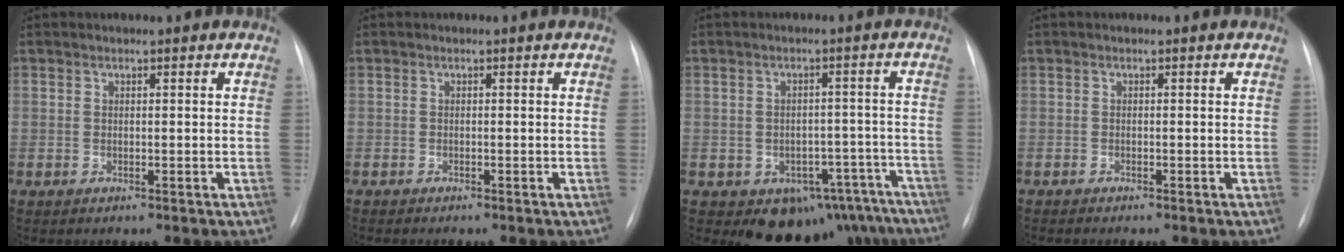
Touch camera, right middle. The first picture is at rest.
{"total": 1.0, "force": [-0.8, 0.0, 0.6], "torque": [-0.008, -0.002, -0.009]}
{"total": 11.6, "force": [-9.0, 6.9, 2.6], "torque": [0.001, 0.040, -0.104]}
{"total": 1.6, "force": [-1.4, 0.0, 0.9], "torque": [-0.012, -0.002, -0.015]}